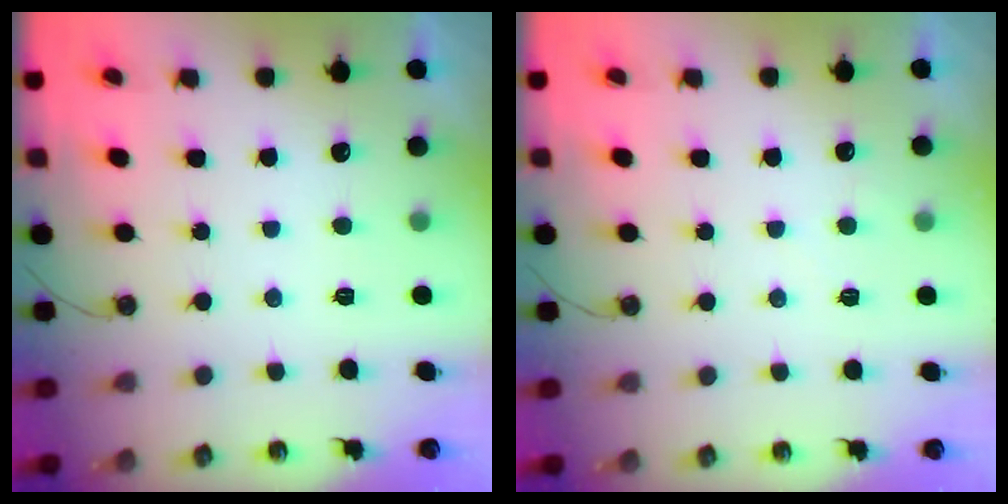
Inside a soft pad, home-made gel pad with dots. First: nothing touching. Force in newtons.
{"total": 1.9, "press": 1.9, "slide": 0.3}